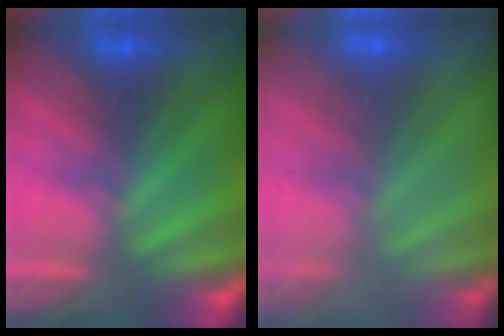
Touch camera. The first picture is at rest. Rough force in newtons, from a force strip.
{"total": 2.4}